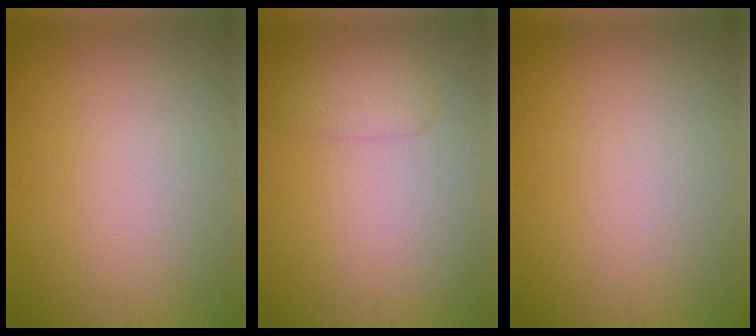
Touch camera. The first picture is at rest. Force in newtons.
{"total": 1.6, "press": 1.6, "slide": 0.0}
{"total": 0.0}